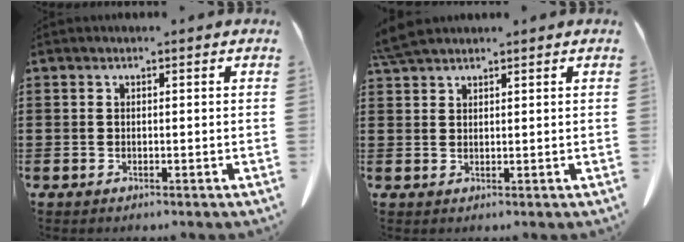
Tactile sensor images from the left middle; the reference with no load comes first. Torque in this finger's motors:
{"motor_torque": [0.44, 0.38, 0.11, 0.07]}